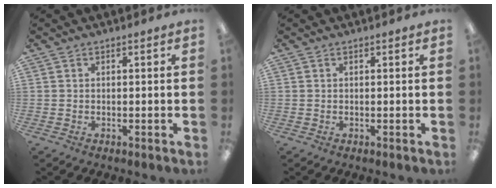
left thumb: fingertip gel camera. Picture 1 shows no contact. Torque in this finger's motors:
{"motor_torque": [-0.05, 0.05, 0.00, 0.00, 0.00]}